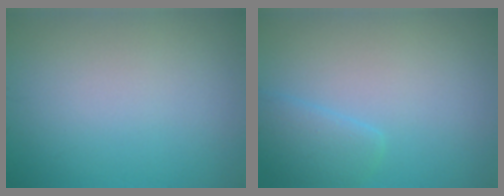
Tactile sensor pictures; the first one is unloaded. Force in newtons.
{"total": 2.3, "press": 2.3, "slide": 0.2}